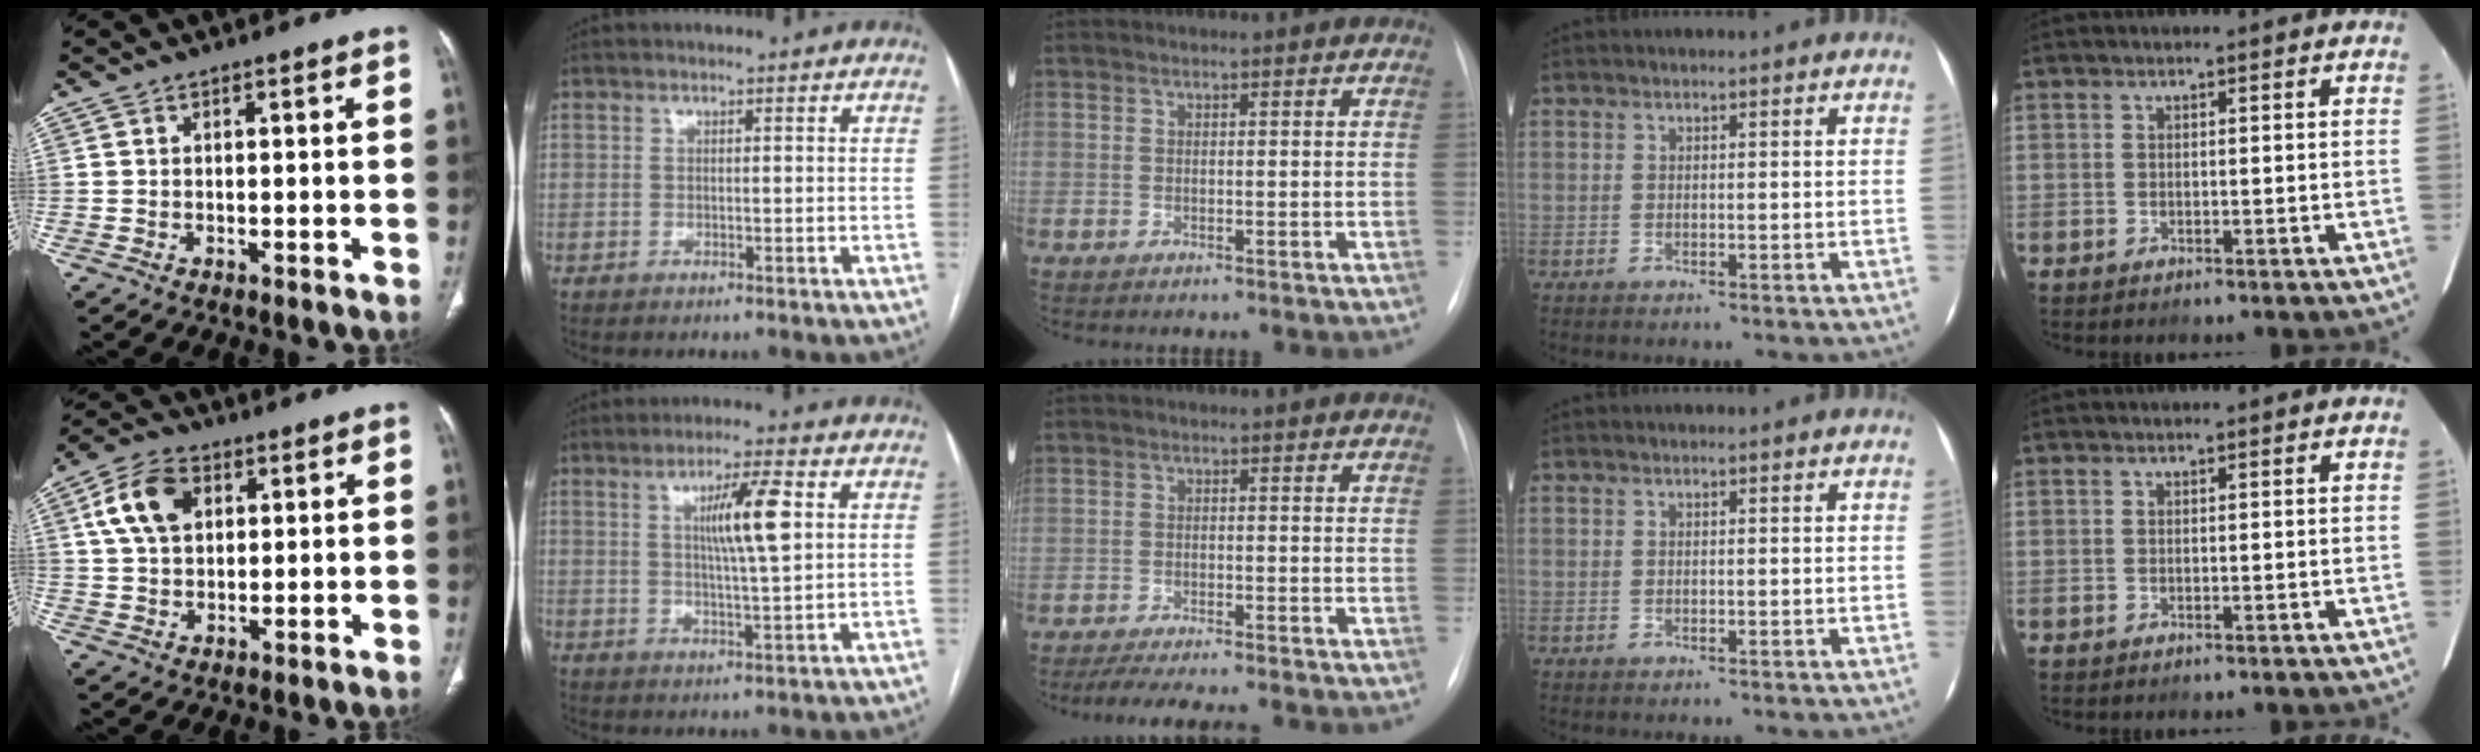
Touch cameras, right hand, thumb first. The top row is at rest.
{"thumb": {"total": 10.2, "force": [3.3, 6.8, 6.8], "torque": [-0.116, 0.005, 0.057]}, "index": {"total": 7.9, "force": [2.1, 0.2, 7.6], "torque": [-0.133, 0.001, 0.036]}, "middle": {"total": 7.6, "force": [-6.6, 0.4, 3.7], "torque": [-0.053, -0.015, -0.101]}}